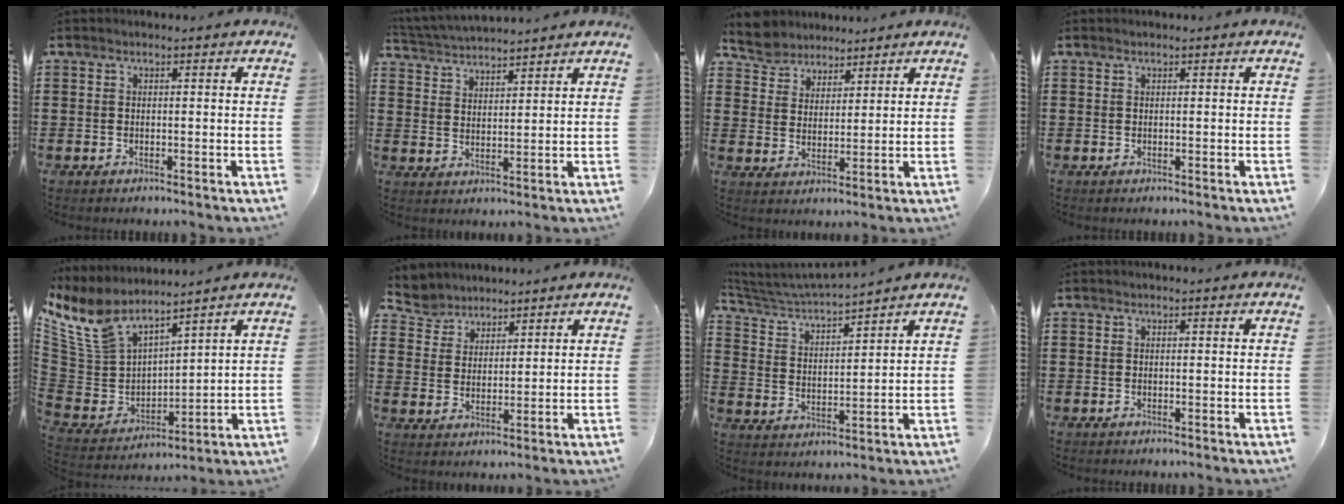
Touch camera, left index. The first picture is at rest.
{"total": 3.7, "force": [3.7, 0.1, 0.0], "torque": [-0.016, -0.017, 0.066]}
{"total": 5.0, "force": [4.6, 1.8, -0.2], "torque": [-0.021, -0.012, 0.086]}
{"total": 0.0}
{"total": 9.3, "force": [7.3, 4.4, 3.8], "torque": [-0.124, -0.050, 0.134]}
{"total": 4.9, "force": [4.5, 2.0, -0.1], "torque": [-0.022, -0.011, 0.084]}
{"total": 4.3, "force": [4.1, 0.3, 1.0], "torque": [-0.044, -0.031, 0.065]}
{"total": 0.0}